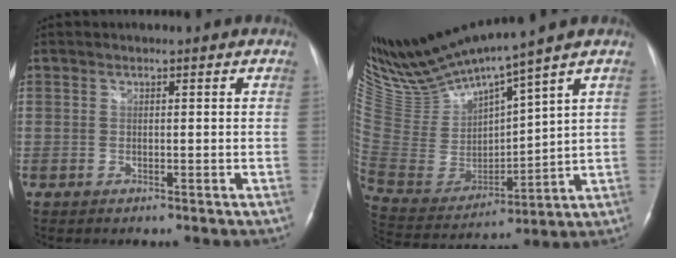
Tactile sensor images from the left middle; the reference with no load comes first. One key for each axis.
{"total": 15.2, "fx": 13.8, "fy": -0.6, "fz": 6.4, "tx": -0.136, "ty": -0.023, "tz": 0.285}